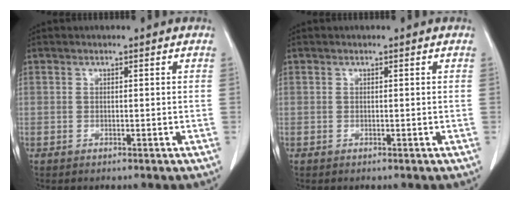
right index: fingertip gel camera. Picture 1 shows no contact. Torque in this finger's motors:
{"motor_torque": [0.00, 0.00, 0.00, 0.00]}